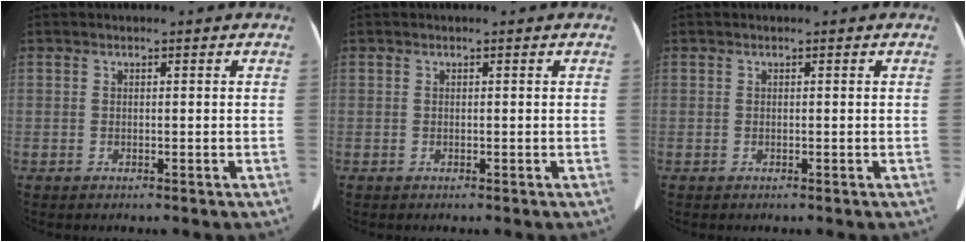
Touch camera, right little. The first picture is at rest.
{"total": 0.0}
{"total": 0.0}